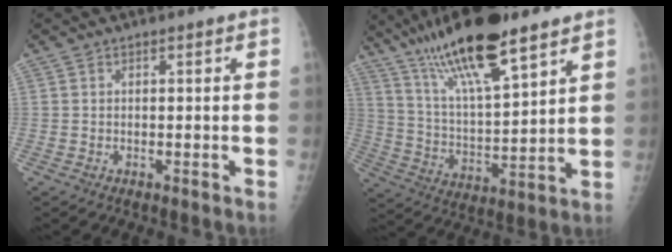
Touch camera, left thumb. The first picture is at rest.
{"total": 19.7, "force": [13.4, 4.4, 13.8], "torque": [-0.237, -0.048, 0.246]}